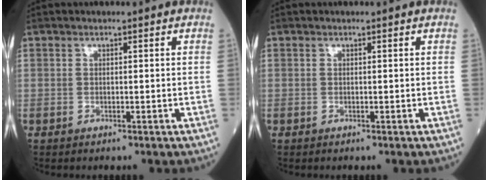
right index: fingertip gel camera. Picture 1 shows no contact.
{"total": 0.0}